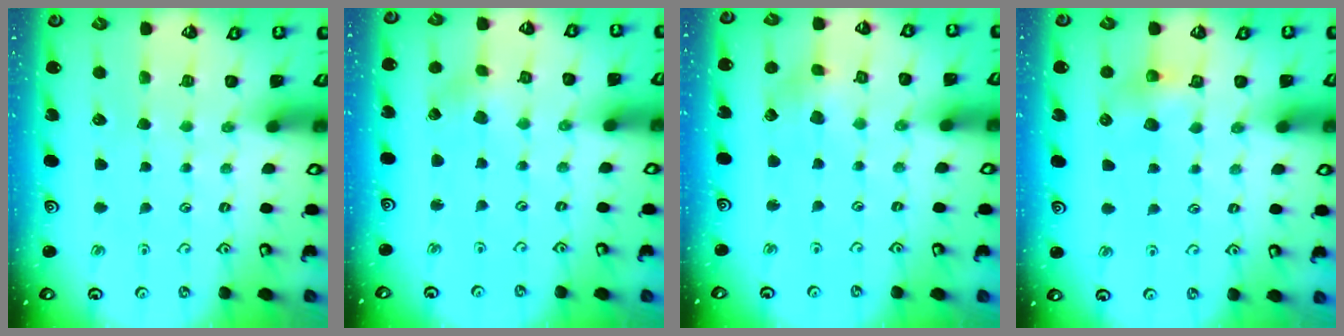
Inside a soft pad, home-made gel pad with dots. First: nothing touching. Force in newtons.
{"total": 0.8, "press": 0.8, "slide": 0.1}
{"total": 3.0, "press": 3.0, "slide": 0.1}
{"total": 5.1, "press": 5.1, "slide": 0.4}